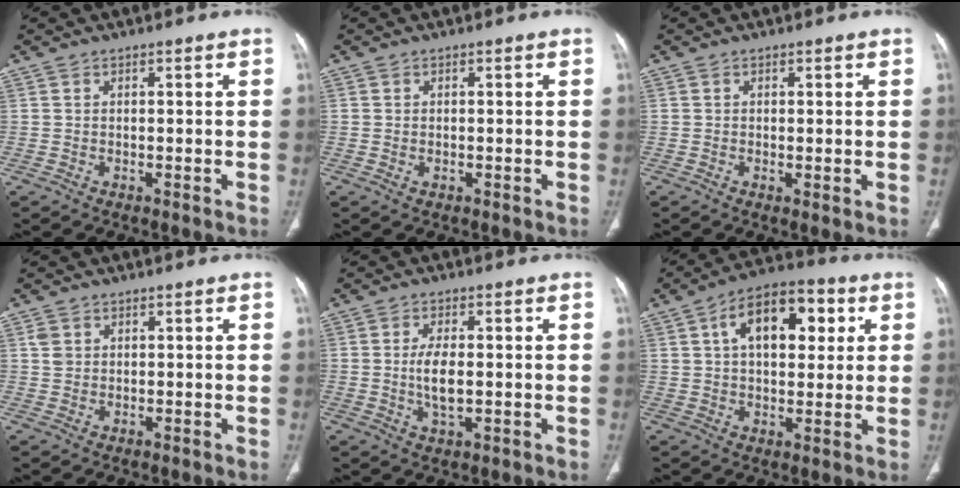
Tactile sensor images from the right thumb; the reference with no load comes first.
{"total": 0.7, "force": [-0.2, 0.5, 0.5], "torque": [-0.013, 0.004, 0.002]}
{"total": 1.1, "force": [-0.1, 0.3, 1.1], "torque": [-0.025, -0.007, -0.001]}
{"total": 2.0, "force": [0.7, 1.7, 0.9], "torque": [-0.015, 0.000, 0.016]}
{"total": 5.5, "force": [-0.3, 2.5, 4.9], "torque": [-0.096, -0.005, -0.004]}
{"total": 14.5, "force": [4.4, 8.2, 11.2], "torque": [-0.143, 0.014, 0.065]}